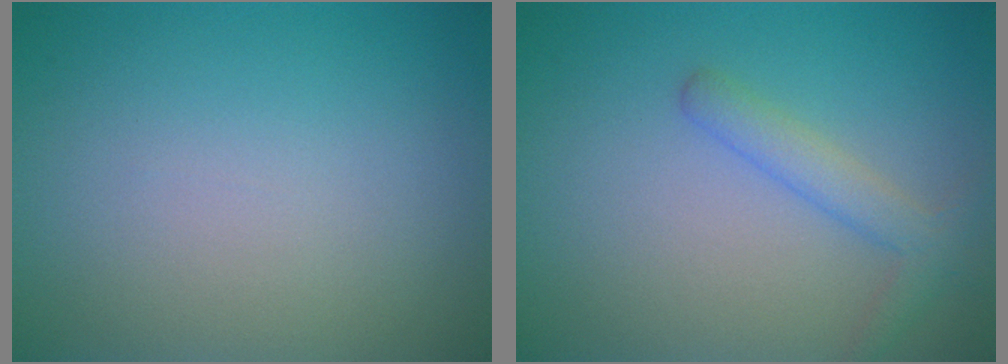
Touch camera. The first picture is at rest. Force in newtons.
{"total": 2.4, "press": 2.4, "slide": 0.1}